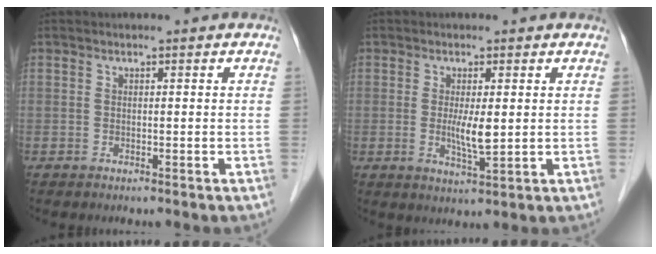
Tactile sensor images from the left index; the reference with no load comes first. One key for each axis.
{"total": 3.9, "fx": 0.2, "fy": 0.7, "fz": 3.9, "tx": -0.073, "ty": -0.010, "tz": 0.004}